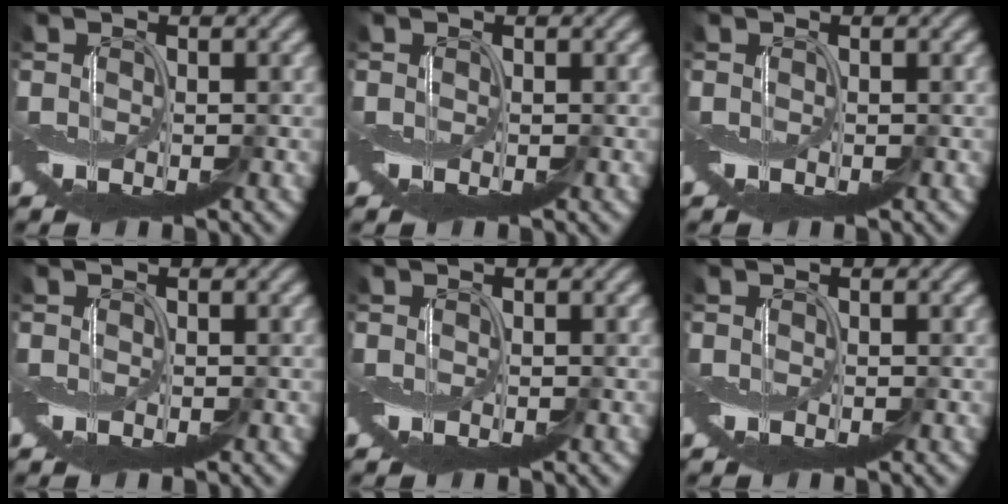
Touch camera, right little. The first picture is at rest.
{"total": 0.0}
{"total": 0.0}
{"total": 0.0}
{"total": 0.0}
{"total": 0.0}